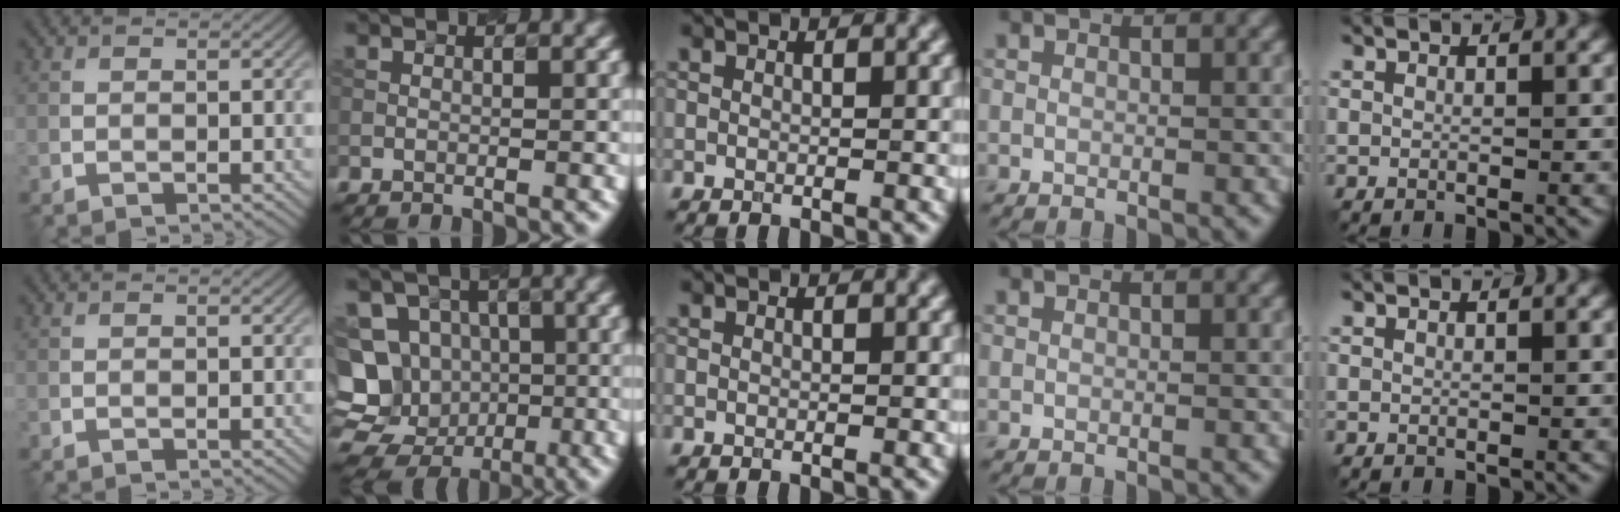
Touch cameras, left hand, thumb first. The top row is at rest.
{"index": {"total": 12.6, "force": [-2.3, 11.8, 3.5], "torque": [-0.091, 0.011, -0.047]}}